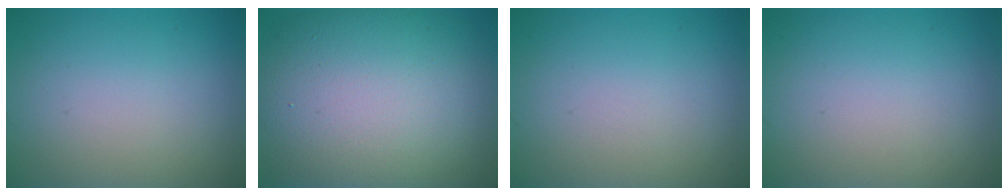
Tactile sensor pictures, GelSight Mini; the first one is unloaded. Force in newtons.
{"total": 14.8, "press": 14.8, "slide": 1.2}
{"total": 0.0}
{"total": 0.0}